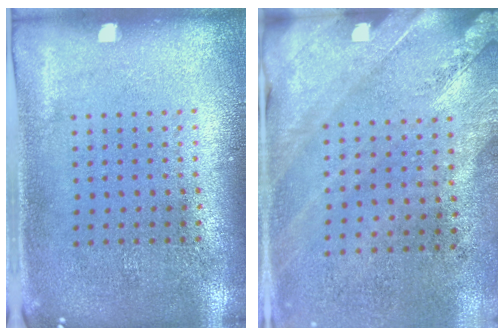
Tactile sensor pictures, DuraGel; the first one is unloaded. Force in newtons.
{"total": 2.5, "press": 2.0, "slide": 1.4}